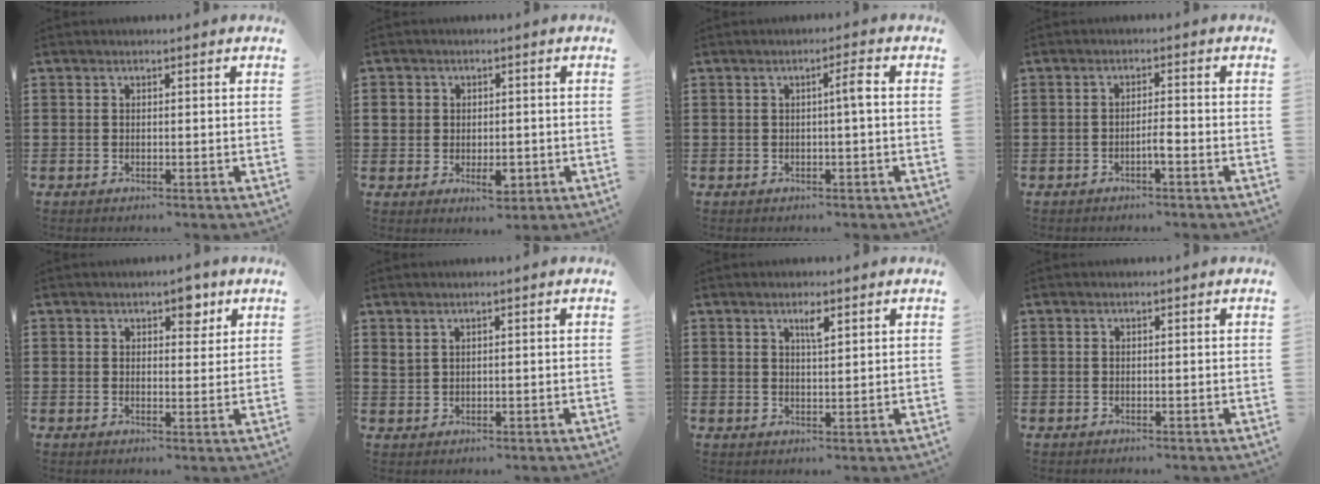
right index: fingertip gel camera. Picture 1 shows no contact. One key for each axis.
{"total": 4.2, "fx": -0.6, "fy": 3.3, "fz": 2.5, "tx": -0.043, "ty": 0.005, "tz": -0.012}
{"total": 2.3, "fx": 0.0, "fy": -0.1, "fz": 2.3, "tx": -0.034, "ty": -0.002, "tz": -0.006}
{"total": 2.0, "fx": -1.1, "fy": 0.1, "fz": 1.7, "tx": -0.031, "ty": 0.000, "tz": -0.021}
{"total": 4.2, "fx": 2.7, "fy": 2.1, "fz": 2.4, "tx": -0.022, "ty": -0.001, "tz": 0.040}
{"total": 1.1, "fx": 0.9, "fy": 0.5, "fz": 0.5, "tx": -0.012, "ty": 0.001, "tz": 0.017}
{"total": 2.4, "fx": 1.4, "fy": 0.5, "fz": 1.9, "tx": -0.024, "ty": -0.004, "tz": 0.019}
{"total": 0.0}